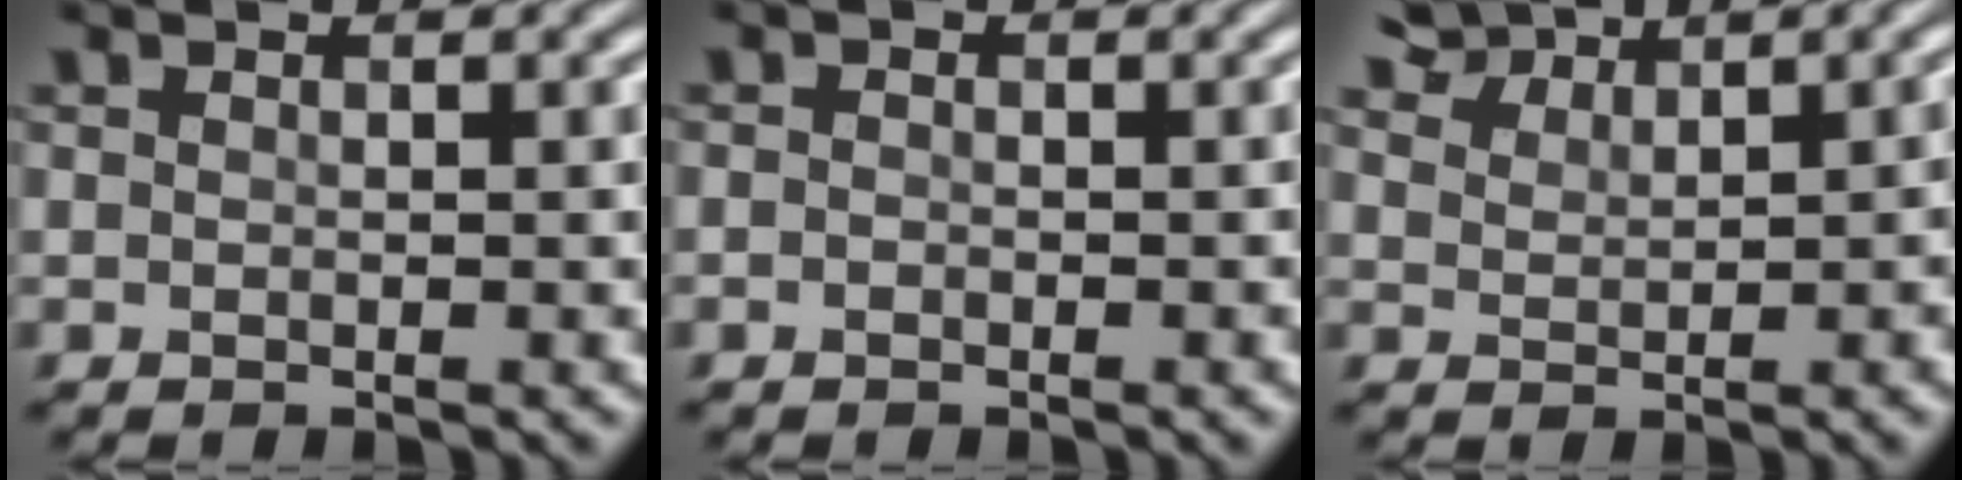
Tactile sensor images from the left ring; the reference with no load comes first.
{"total": 0.9, "force": [-0.8, 0.4, -0.1], "torque": [-0.002, -0.003, -0.025]}
{"total": 4.4, "force": [3.5, 2.2, 1.3], "torque": [-0.034, 0.002, 0.058]}